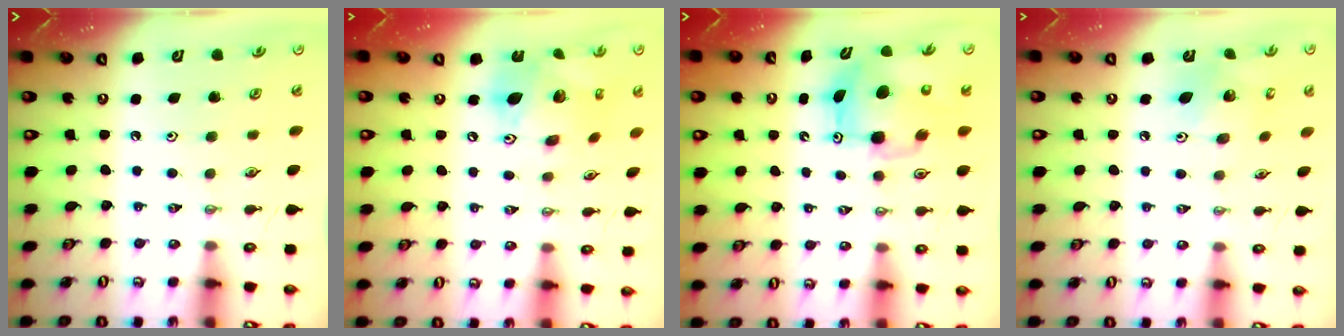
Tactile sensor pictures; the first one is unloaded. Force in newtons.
{"total": 15.3, "press": 15.3, "slide": 1.5}
{"total": 9.7, "press": 9.7, "slide": 0.8}
{"total": 8.1, "press": 8.1, "slide": 0.2}